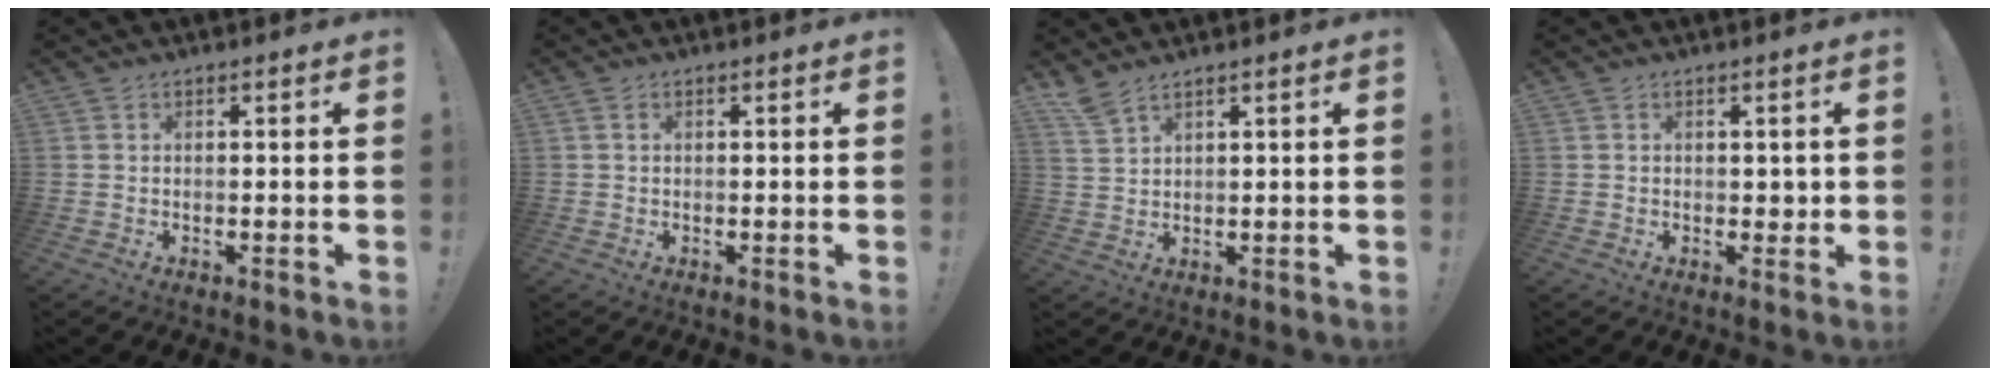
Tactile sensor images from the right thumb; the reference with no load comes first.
{"total": 0.8, "force": [0.3, 0.6, 0.4], "torque": [-0.003, 0.000, 0.005]}
{"total": 4.3, "force": [3.6, 0.8, 2.1], "torque": [-0.048, -0.018, 0.069]}
{"total": 2.0, "force": [0.4, 1.8, 0.7], "torque": [0.001, 0.001, 0.005]}